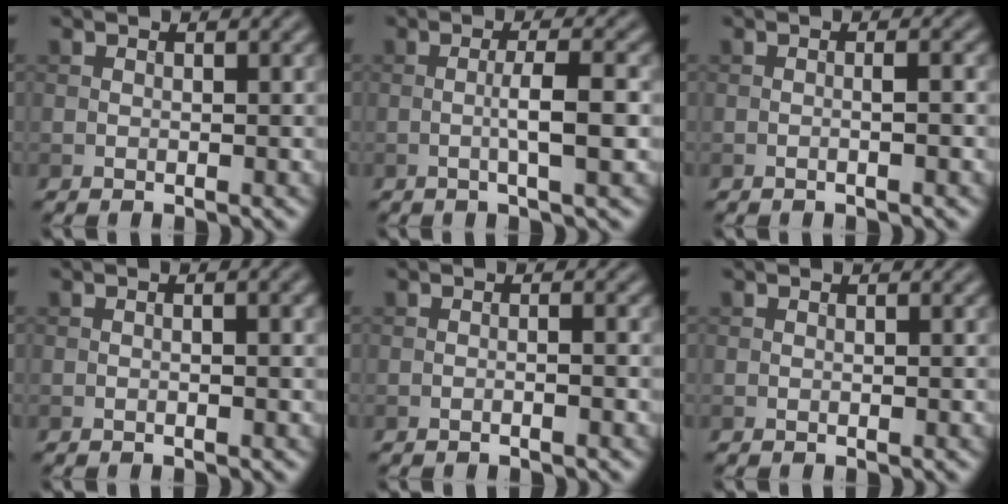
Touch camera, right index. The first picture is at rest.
{"total": 3.3, "force": [-0.4, 0.4, 3.2], "torque": [-0.054, 0.003, -0.011]}
{"total": 1.3, "force": [-0.2, 0.4, 1.3], "torque": [-0.005, -0.005, -0.009]}
{"total": 1.8, "force": [0.2, 0.5, 1.8], "torque": [-0.022, -0.010, -0.004]}
{"total": 1.0, "force": [-0.5, 0.1, 0.8], "torque": [-0.015, 0.002, -0.012]}
{"total": 0.0}